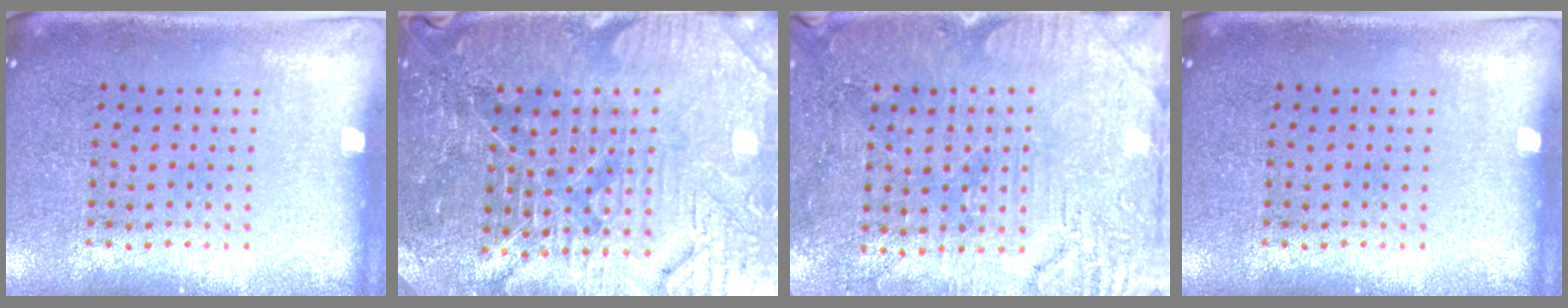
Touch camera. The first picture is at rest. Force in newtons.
{"total": 4.9, "press": 4.6, "slide": 1.5}
{"total": 3.0, "press": 2.9, "slide": 0.6}
{"total": 0.0}